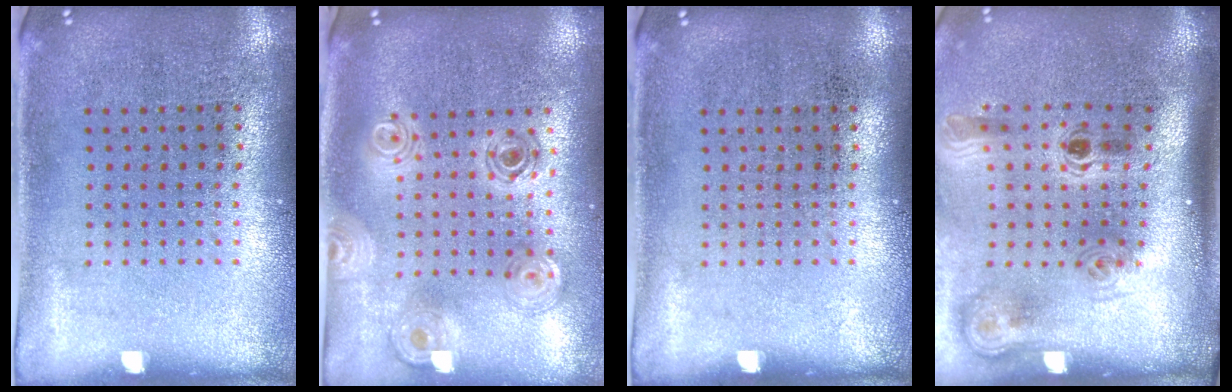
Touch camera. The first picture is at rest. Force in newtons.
{"total": 1.1, "press": 1.1, "slide": 0.3}
{"total": 0.0}
{"total": 2.2, "press": 1.5, "slide": 1.7}